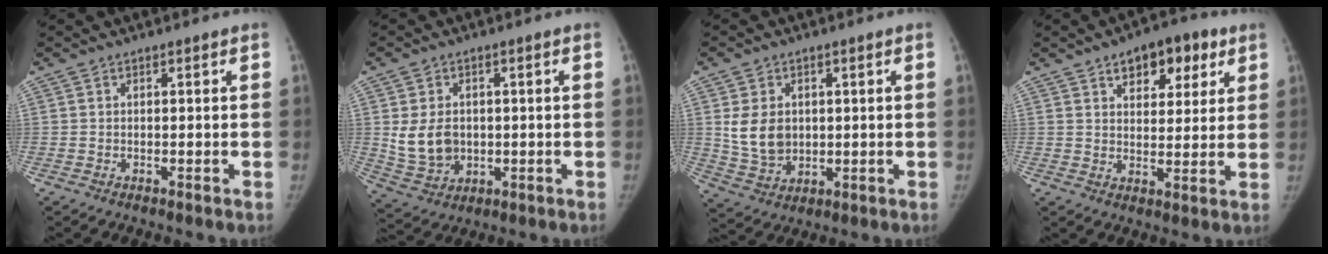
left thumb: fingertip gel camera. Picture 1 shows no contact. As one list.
[{"total": 8.5, "force": [0.4, 6.7, 5.2], "torque": [-0.075, -0.005, 0.025]}, {"total": 8.3, "force": [1.2, 6.5, 5.0], "torque": [-0.064, -0.009, 0.039]}, {"total": 10.7, "force": [5.6, 6.0, 6.8], "torque": [-0.053, -0.017, 0.076]}]